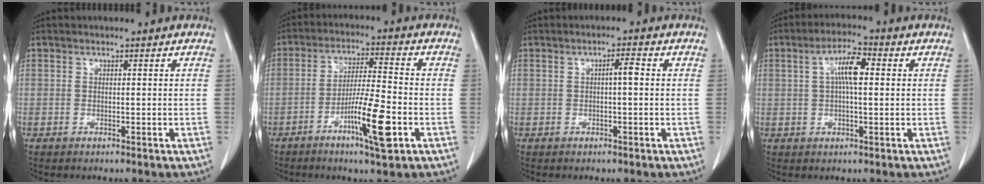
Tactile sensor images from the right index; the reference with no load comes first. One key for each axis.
{"total": 9.6, "fx": -4.1, "fy": 0.4, "fz": 8.7, "tx": -0.157, "ty": -0.009, "tz": -0.072}
{"total": 1.9, "fx": 0.1, "fy": 0.2, "fz": 1.9, "tx": -0.031, "ty": 0.004, "tz": 0.000}
{"total": 5.9, "fx": 1.1, "fy": 1.3, "fz": 5.6, "tx": -0.106, "ty": 0.016, "tz": 0.018}